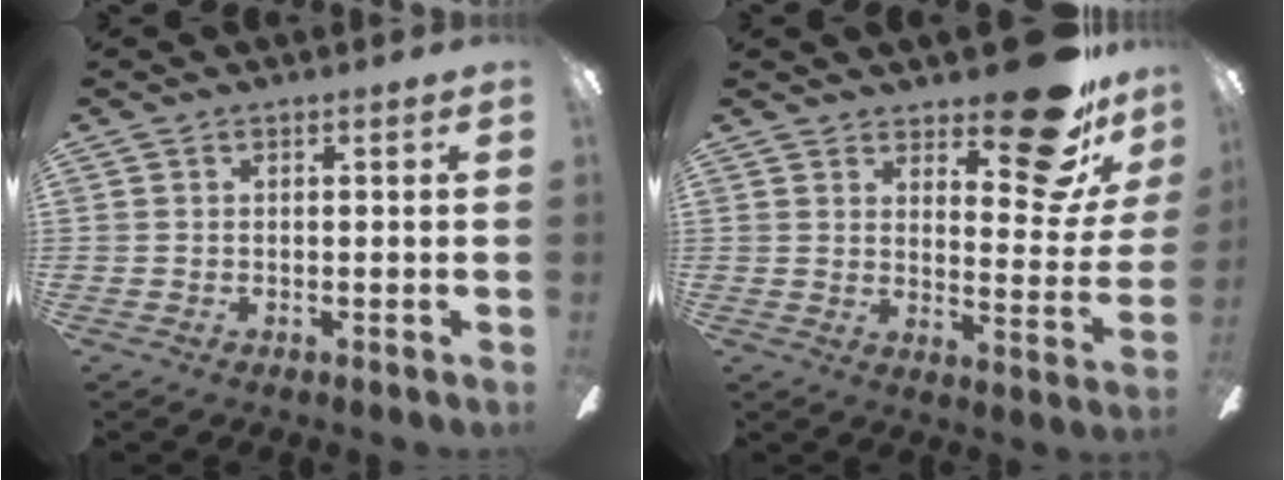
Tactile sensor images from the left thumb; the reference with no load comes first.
{"total": 19.1, "force": [12.6, 7.2, 12.4], "torque": [-0.159, -0.081, 0.209]}